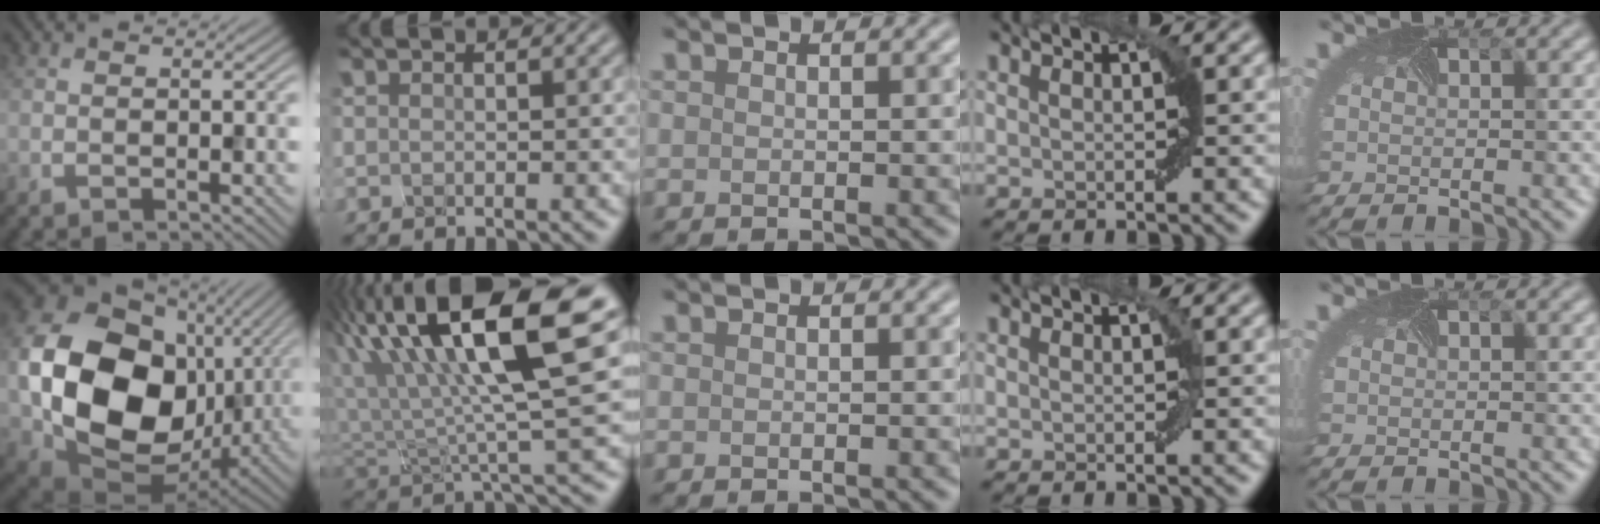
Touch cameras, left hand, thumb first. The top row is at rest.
{"thumb": {"total": 20.1, "force": [0.6, 15.5, 12.8], "torque": [-0.307, -0.051, 0.026]}, "index": {"total": 12.2, "force": [6.5, 2.5, 10.0], "torque": [-0.192, 0.017, 0.131]}}